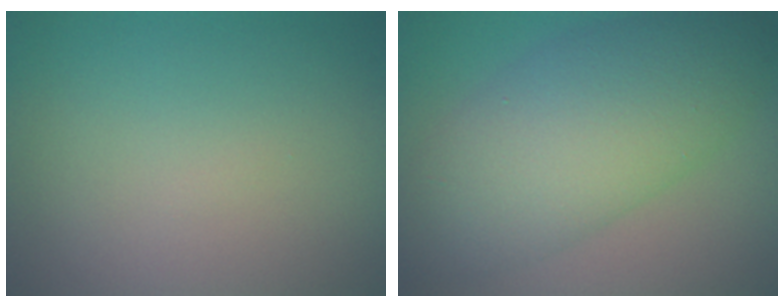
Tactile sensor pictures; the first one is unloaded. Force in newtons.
{"total": 8.4, "press": 8.4, "slide": 0.2}